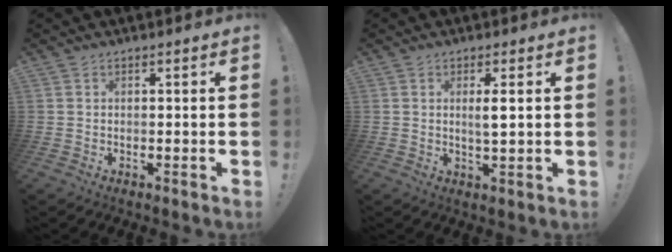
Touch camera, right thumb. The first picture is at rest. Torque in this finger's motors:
{"motor_torque": [-0.10, 0.07, 0.48, 0.00, 0.03]}